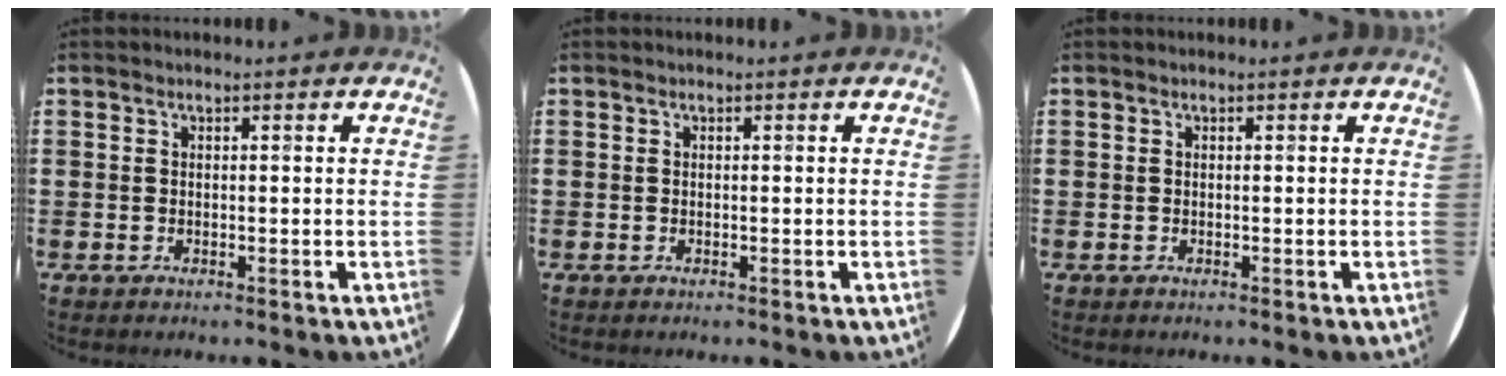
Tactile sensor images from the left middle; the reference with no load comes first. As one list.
[{"total": 0.0}, {"total": 0.0}]